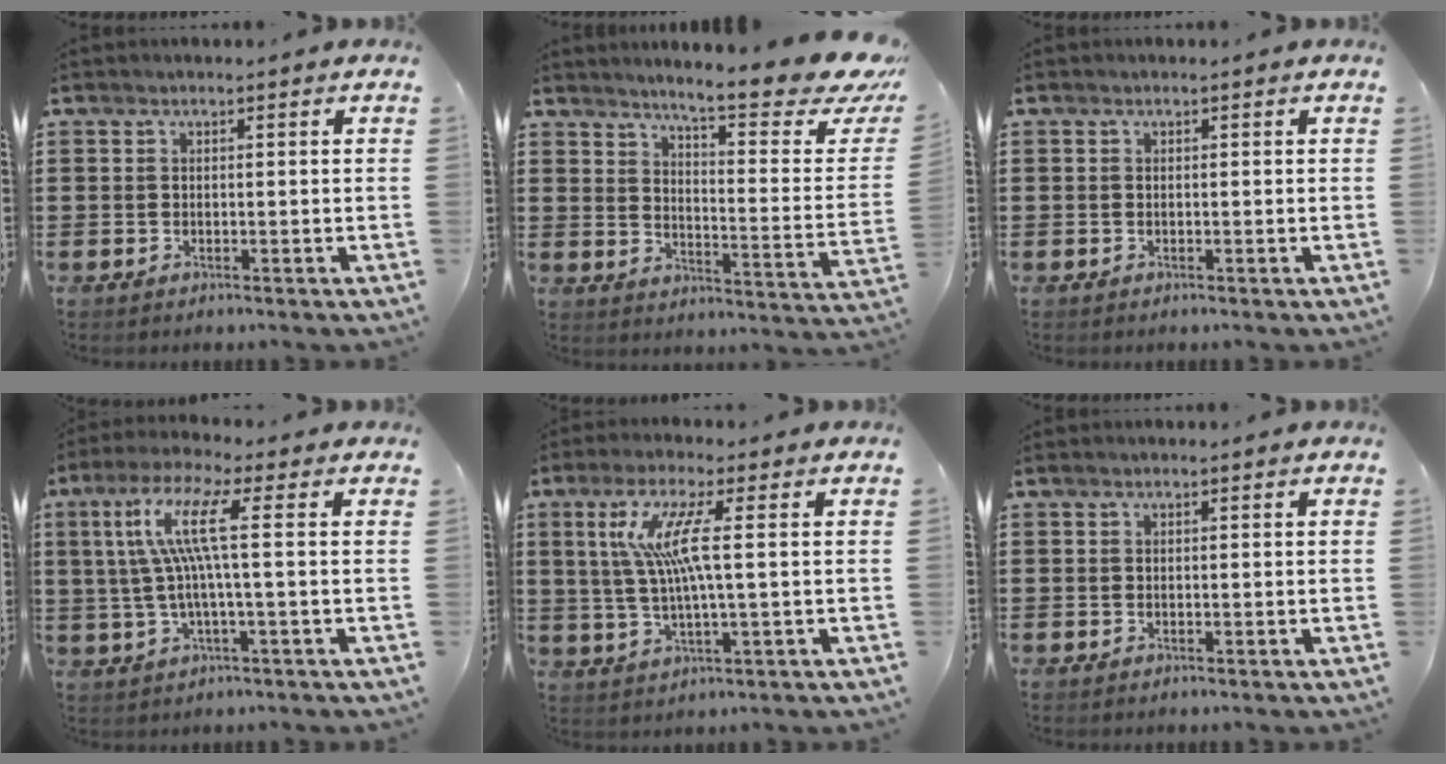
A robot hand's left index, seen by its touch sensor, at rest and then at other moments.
{"total": 9.7, "force": [8.0, 0.3, 5.5], "torque": [-0.103, -0.062, 0.129]}
{"total": 0.0}
{"total": 9.2, "force": [1.4, 0.7, 9.0], "torque": [-0.204, -0.006, 0.009]}
{"total": 8.3, "force": [1.8, 0.6, 8.0], "torque": [-0.173, -0.008, 0.021]}
{"total": 0.0}